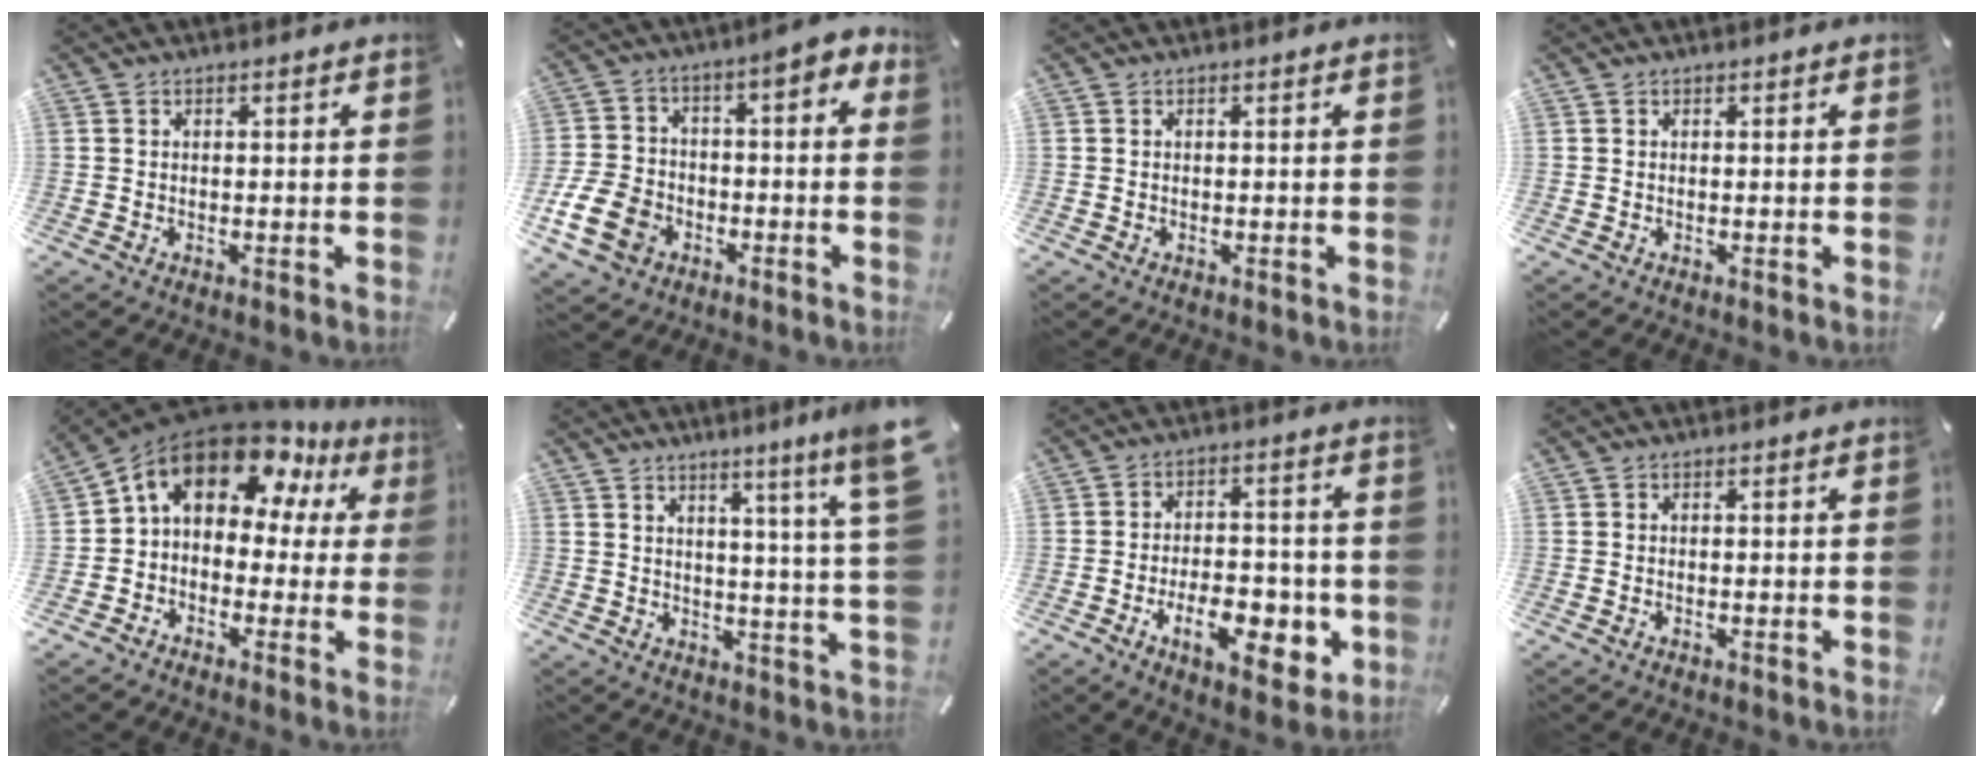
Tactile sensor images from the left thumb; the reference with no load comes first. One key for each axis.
{"total": 13.2, "fx": -5.0, "fy": 9.6, "fz": 7.5, "tx": -0.155, "ty": 0.029, "tz": -0.093}
{"total": 0.0}
{"total": 0.0}
{"total": 14.2, "fx": 7.9, "fy": 8.6, "fz": 8.1, "tx": -0.145, "ty": -0.043, "tz": 0.139}
{"total": 10.1, "fx": 6.1, "fy": -0.8, "fz": 8.1, "tx": -0.127, "ty": -0.044, "tz": 0.092}
{"total": 13.9, "fx": -4.8, "fy": 7.2, "fz": 10.9, "tx": -0.139, "ty": 0.012, "tz": -0.071}
{"total": 0.7, "fx": -0.2, "fy": 0.1, "fz": 0.7, "tx": -0.010, "ty": -0.003, "tz": -0.003}